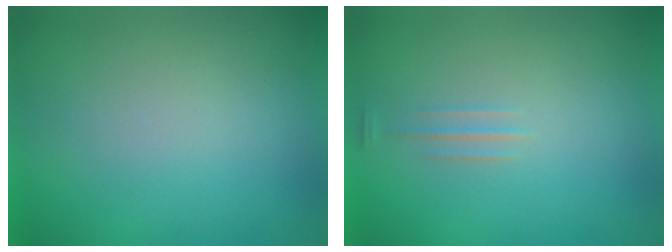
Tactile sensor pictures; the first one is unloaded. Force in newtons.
{"total": 1.3}